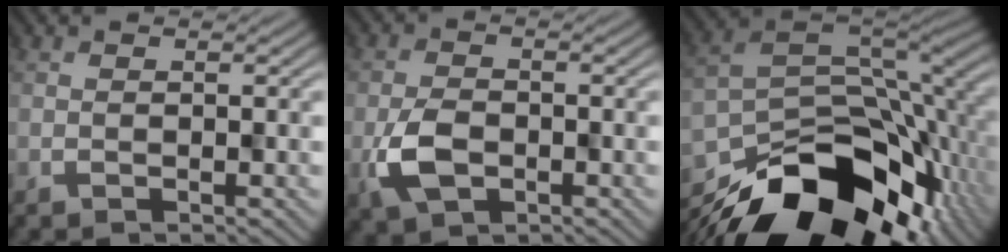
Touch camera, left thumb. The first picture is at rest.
{"total": 5.0, "force": [-1.8, 3.1, 3.5], "torque": [-0.078, -0.009, -0.042]}
{"total": 17.8, "force": [-10.6, 9.1, 11.0], "torque": [-0.192, -0.049, -0.158]}